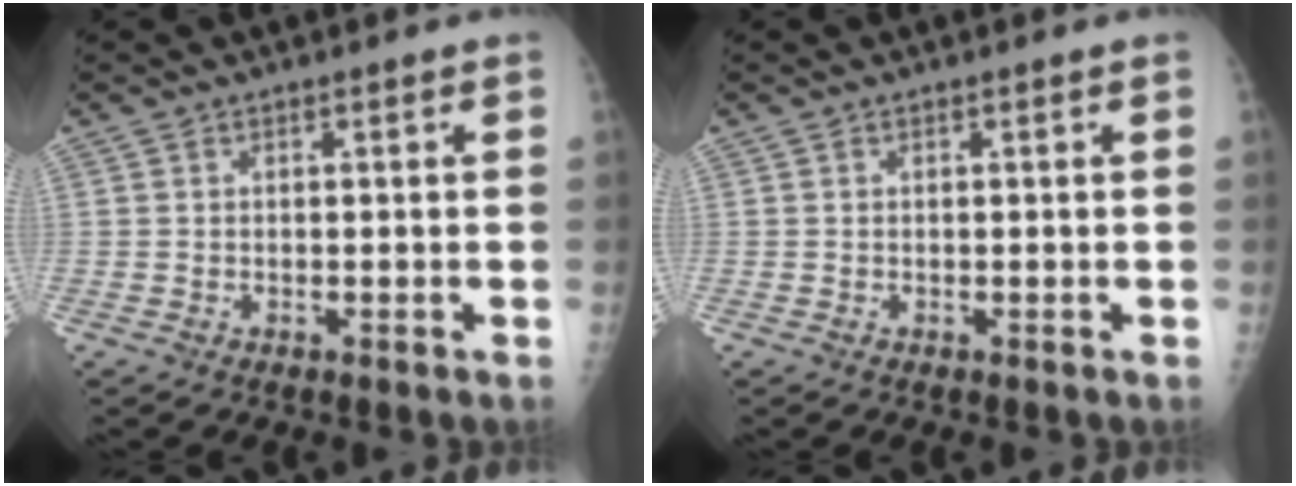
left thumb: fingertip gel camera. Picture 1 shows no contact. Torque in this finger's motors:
{"motor_torque": [0.00, 0.00, -0.06, -0.05, 0.00]}